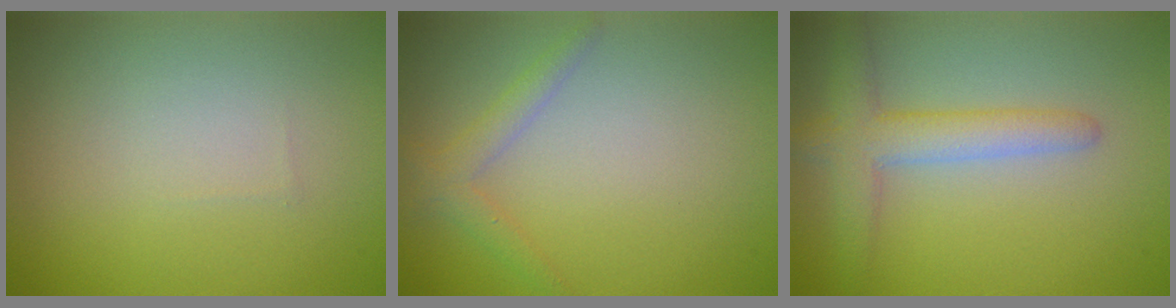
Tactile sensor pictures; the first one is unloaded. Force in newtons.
{"total": 1.8, "press": 1.8, "slide": 0.1}
{"total": 3.8, "press": 3.8, "slide": 0.2}